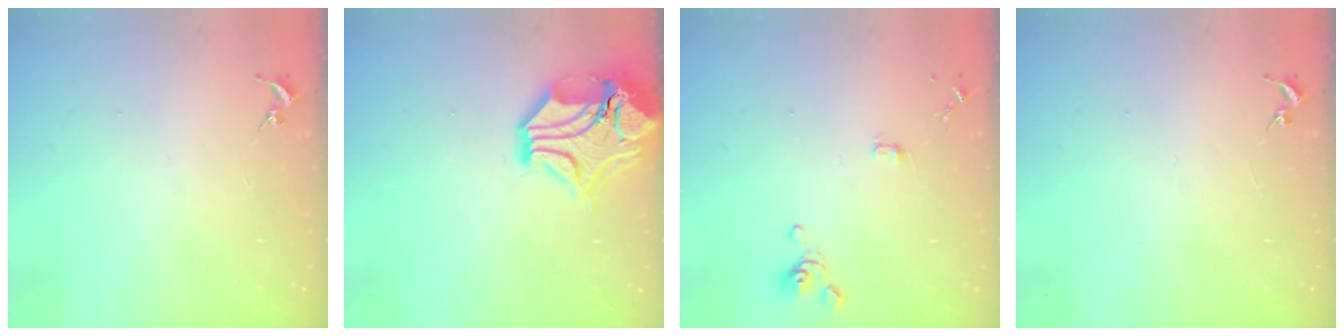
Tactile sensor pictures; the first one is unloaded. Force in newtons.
{"total": 17.9, "press": 17.7, "slide": 2.6}
{"total": 4.4, "press": 4.0, "slide": 1.8}
{"total": 0.0}